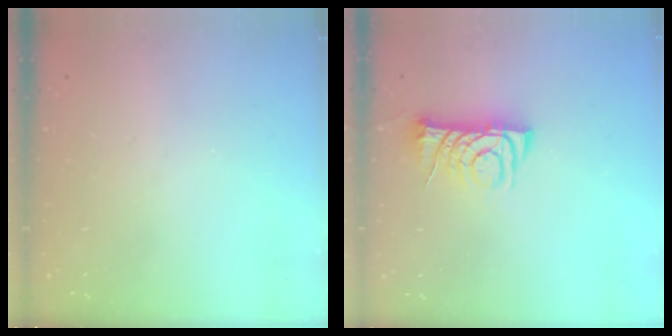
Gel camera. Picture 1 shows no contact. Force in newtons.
{"total": 7.6, "press": 7.5, "slide": 0.9}